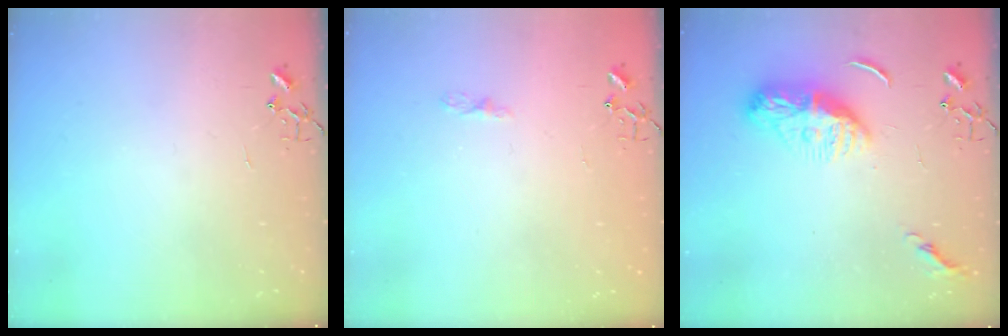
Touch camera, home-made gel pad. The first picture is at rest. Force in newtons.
{"total": 3.9, "press": 3.8, "slide": 0.5}
{"total": 10.4, "press": 10.4, "slide": 0.9}